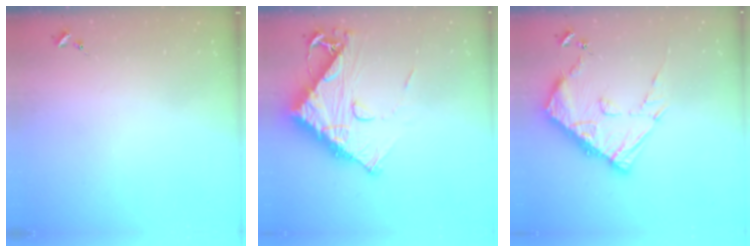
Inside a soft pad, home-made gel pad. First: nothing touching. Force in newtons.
{"total": 15.0, "press": 14.9, "slide": 1.4}
{"total": 14.4, "press": 14.3, "slide": 1.4}